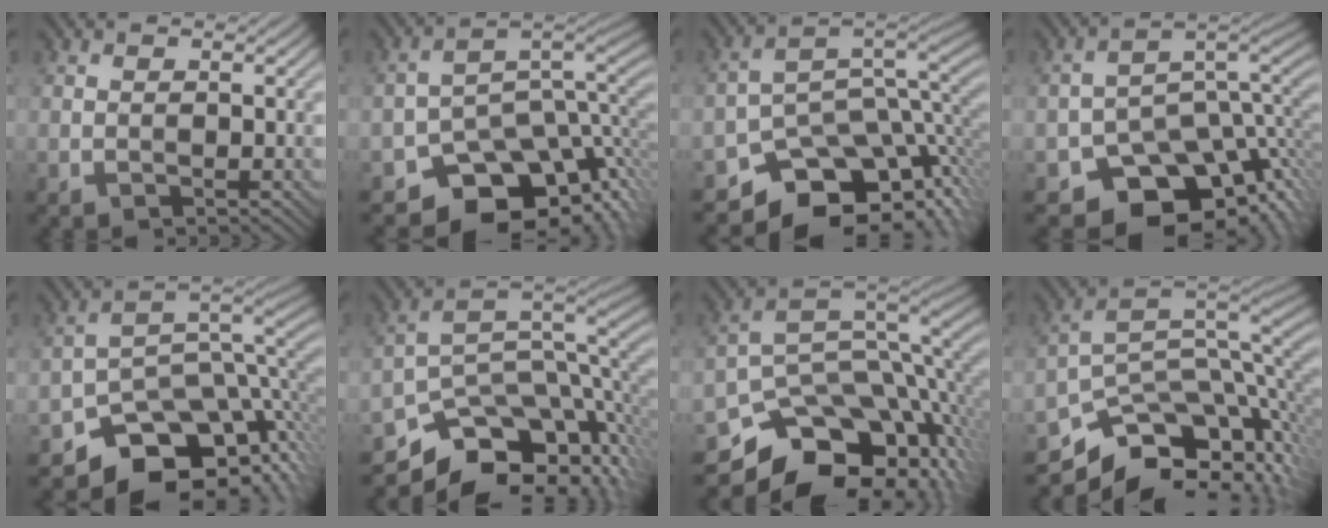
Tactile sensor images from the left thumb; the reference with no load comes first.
{"total": 12.2, "force": [-6.3, 8.3, 6.4], "torque": [-0.091, -0.026, -0.091]}
{"total": 12.0, "force": [-6.1, 7.7, 6.9], "torque": [-0.117, -0.027, -0.087]}
{"total": 13.5, "force": [-6.7, 9.0, 7.5], "torque": [-0.108, -0.031, -0.093]}
{"total": 11.9, "force": [-6.3, 7.8, 6.3], "torque": [-0.097, -0.026, -0.091]}
{"total": 13.4, "force": [-6.9, 7.6, 8.7], "torque": [-0.159, -0.026, -0.100]}
{"total": 16.1, "force": [-8.4, 9.1, 10.2], "torque": [-0.200, -0.039, -0.119]}
{"total": 14.2, "force": [-6.1, 8.1, 10.0], "torque": [-0.185, -0.029, -0.093]}